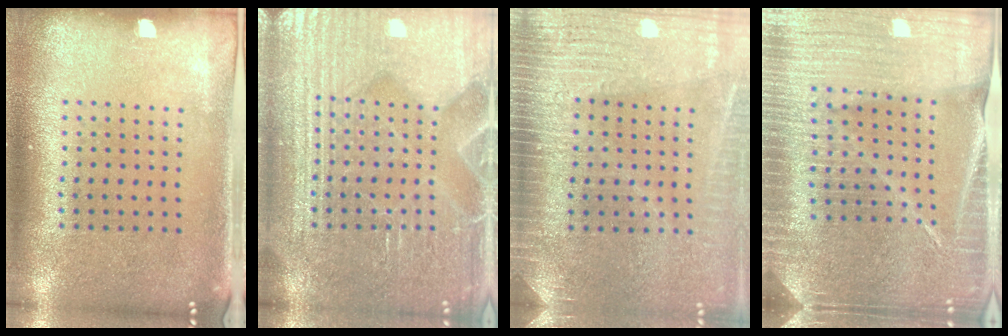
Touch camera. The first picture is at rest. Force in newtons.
{"total": 6.8, "press": 6.7, "slide": 0.8}
{"total": 3.5, "press": 3.1, "slide": 1.7}
{"total": 5.0, "press": 4.5, "slide": 2.2}